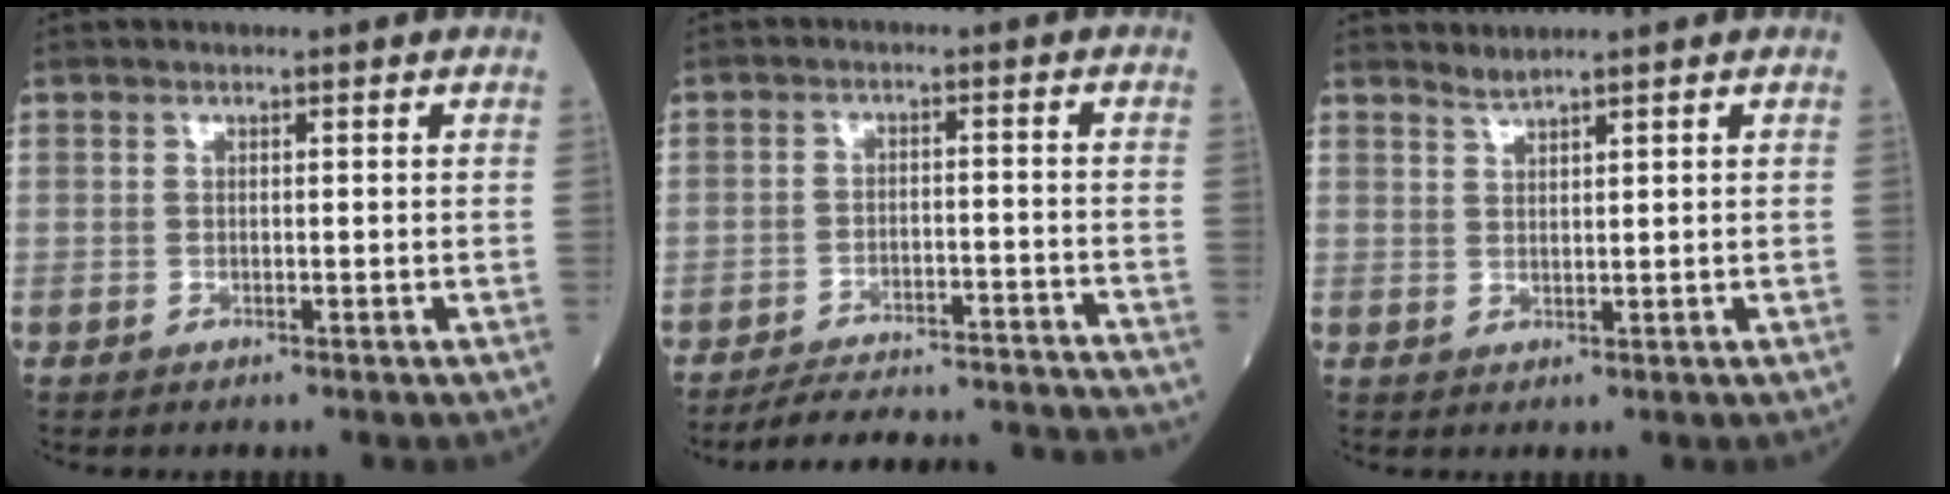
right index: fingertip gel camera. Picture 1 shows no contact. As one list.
[{"total": 17.7, "force": [-17.2, 1.2, 4.0], "torque": [-0.058, 0.001, -0.218]}, {"total": 1.5, "force": [1.4, -0.5, 0.1], "torque": [-0.008, -0.003, 0.034]}]